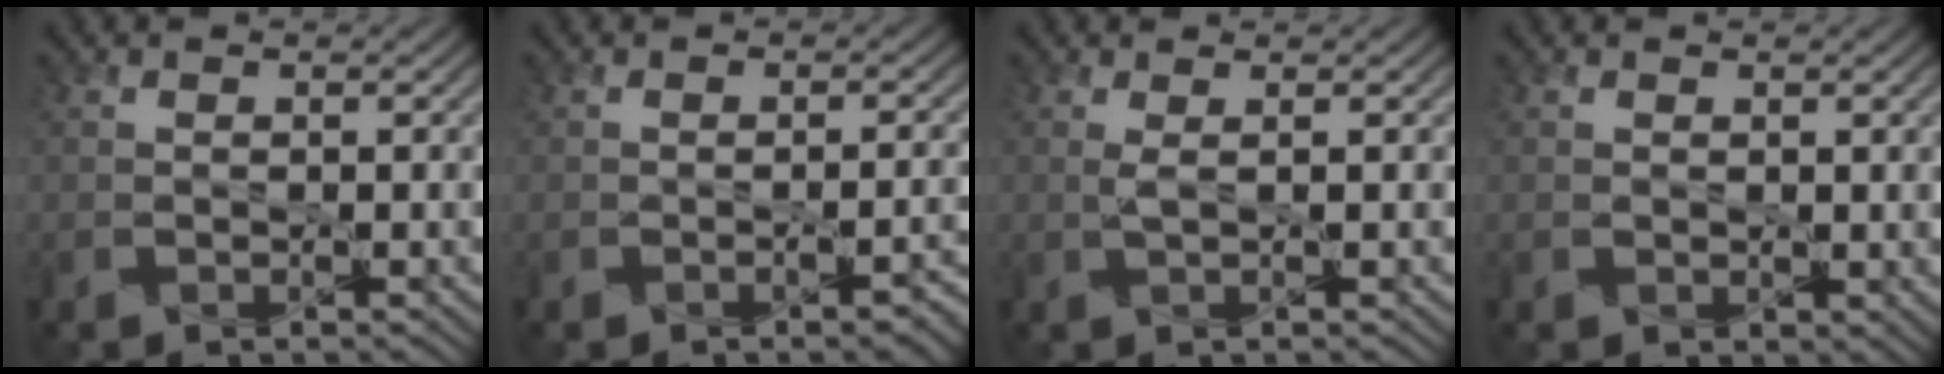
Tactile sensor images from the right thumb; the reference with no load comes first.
{"total": 2.3, "force": [-1.2, 0.8, 1.8], "torque": [-0.023, -0.001, -0.014]}
{"total": 1.0, "force": [0.3, 0.0, 1.0], "torque": [-0.026, 0.003, 0.004]}
{"total": 0.8, "force": [0.4, 0.6, 0.4], "torque": [-0.007, -0.006, 0.012]}